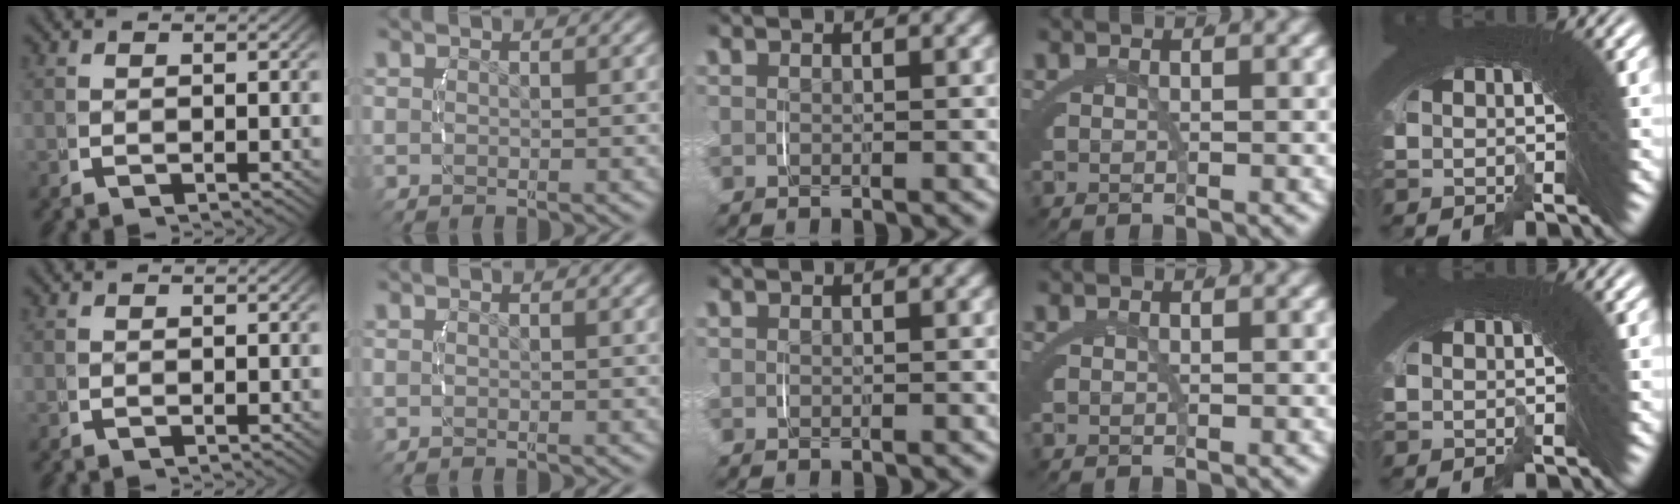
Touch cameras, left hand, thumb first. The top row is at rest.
{}